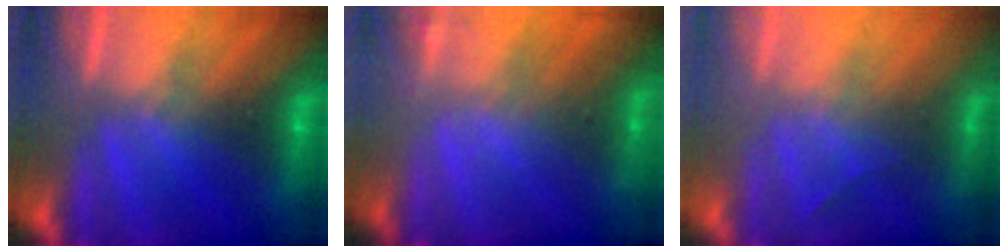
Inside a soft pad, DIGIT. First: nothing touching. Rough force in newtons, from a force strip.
{"total": 1.9}
{"total": 2.3}